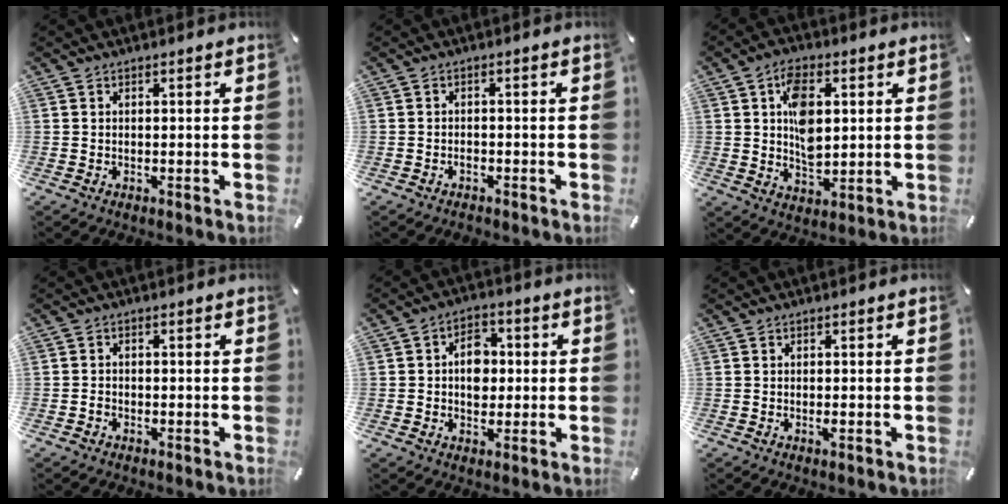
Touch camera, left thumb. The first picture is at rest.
{"total": 1.4, "force": [-1.0, 0.8, 0.7], "torque": [-0.015, 0.002, -0.021]}
{"total": 9.7, "force": [2.3, 6.1, 7.2], "torque": [-0.108, -0.002, 0.039]}
{"total": 1.1, "force": [-0.7, 0.7, 0.5], "torque": [-0.011, 0.002, -0.015]}
{"total": 7.4, "force": [0.0, 5.6, 4.7], "torque": [-0.062, 0.003, -0.004]}
{"total": 0.8, "force": [-0.3, 0.2, 0.8], "torque": [-0.014, -0.005, -0.003]}